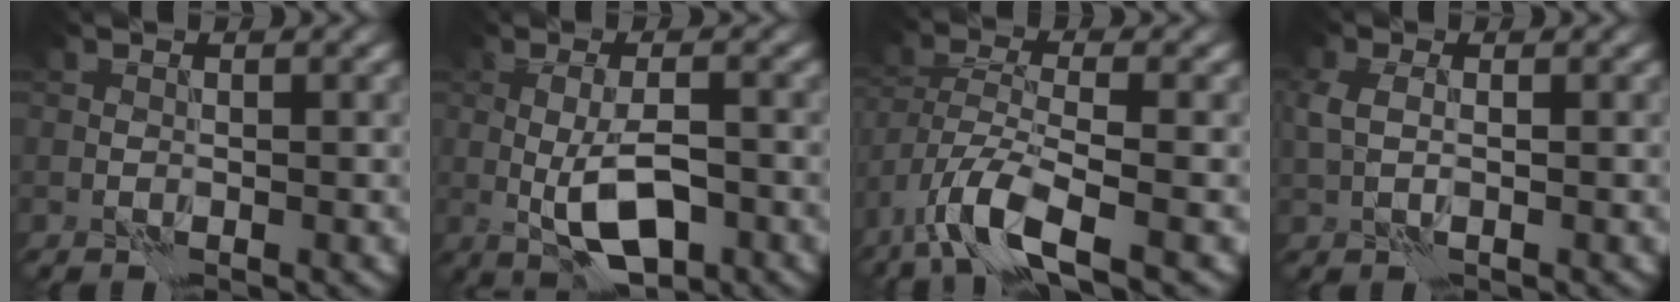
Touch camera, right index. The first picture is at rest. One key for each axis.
{"total": 5.2, "fx": -1.5, "fy": 1.7, "fz": 4.7, "tx": -0.088, "ty": -0.003, "tz": -0.025}
{"total": 6.3, "fx": -3.8, "fy": 1.9, "fz": 4.6, "tx": -0.094, "ty": -0.006, "tz": -0.083}
{"total": 2.0, "fx": 0.4, "fy": 1.2, "fz": 1.6, "tx": -0.037, "ty": 0.004, "tz": 0.006}